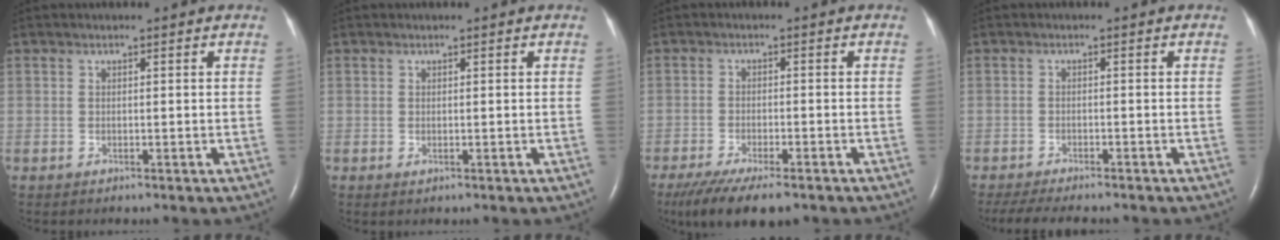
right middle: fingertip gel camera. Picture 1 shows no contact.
{"total": 0.6, "force": [-0.1, 0.2, 0.5], "torque": [-0.012, -0.003, 0.002]}
{"total": 11.5, "force": [-8.5, 3.0, 7.1], "torque": [-0.123, -0.022, -0.132]}
{"total": 10.3, "force": [-8.8, 2.4, 4.8], "torque": [-0.079, -0.013, -0.123]}